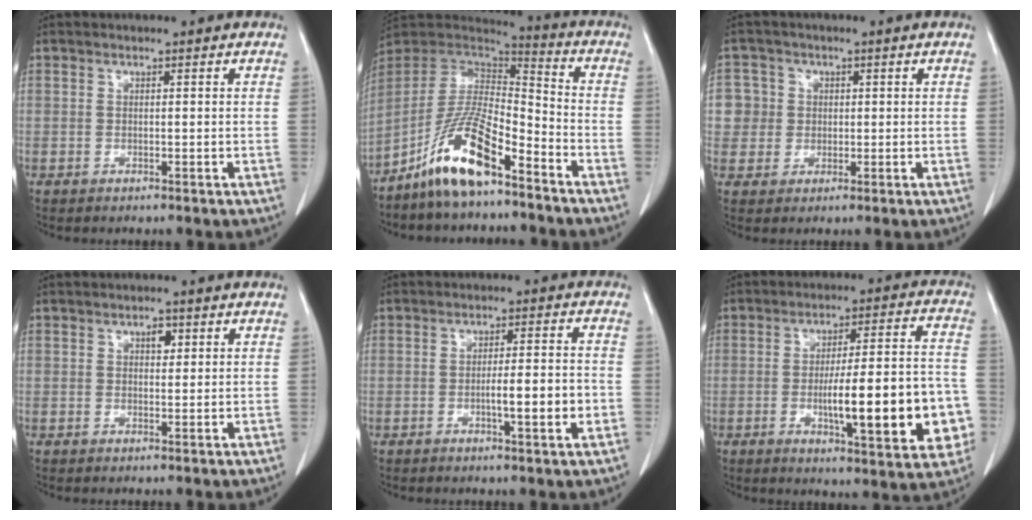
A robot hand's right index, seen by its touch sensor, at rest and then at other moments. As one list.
[{"total": 13.1, "force": [-8.7, 2.8, 9.5], "torque": [-0.188, 0.005, -0.162]}, {"total": 4.9, "force": [0.7, 4.8, 0.1], "torque": [0.005, 0.015, 0.016]}, {"total": 1.8, "force": [0.8, 1.0, 1.3], "torque": [-0.017, 0.000, 0.012]}, {"total": 6.3, "force": [-1.7, 0.1, 6.0], "torque": [-0.094, 0.002, -0.021]}, {"total": 18.1, "force": [-4.3, 3.1, 17.3], "torque": [-0.212, 0.019, -0.048]}]